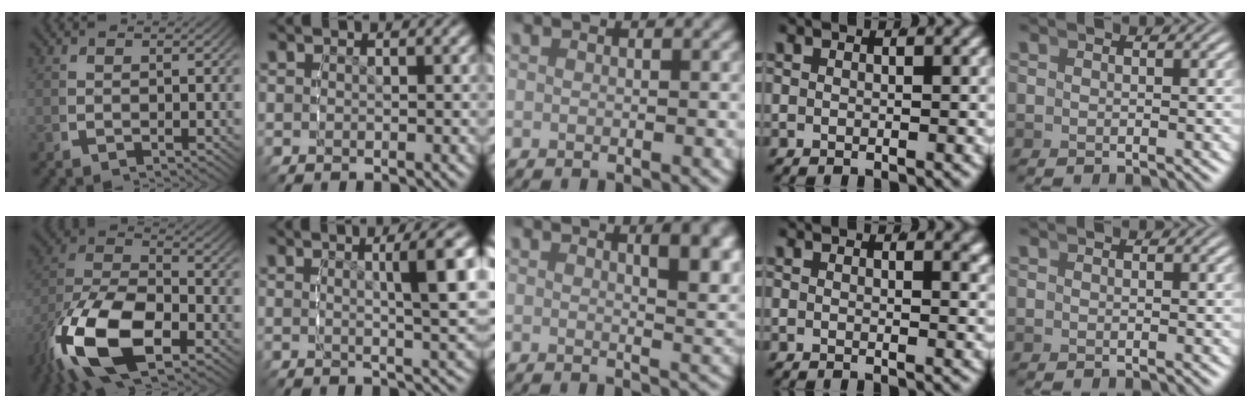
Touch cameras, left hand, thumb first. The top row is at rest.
{"thumb": {"total": 14.1, "force": [-3.3, 8.2, 11.1], "torque": [-0.254, -0.056, -0.032]}, "index": {"total": 5.6, "force": [1.6, 0.9, 5.3], "torque": [-0.060, 0.006, 0.028]}, "middle": {"total": 4.2, "force": [1.8, 1.0, 3.7], "torque": [-0.043, -0.007, 0.030]}, "ring": {"total": 1.2, "force": [0.8, 0.2, 0.9], "torque": [-0.006, -0.005, 0.012]}}